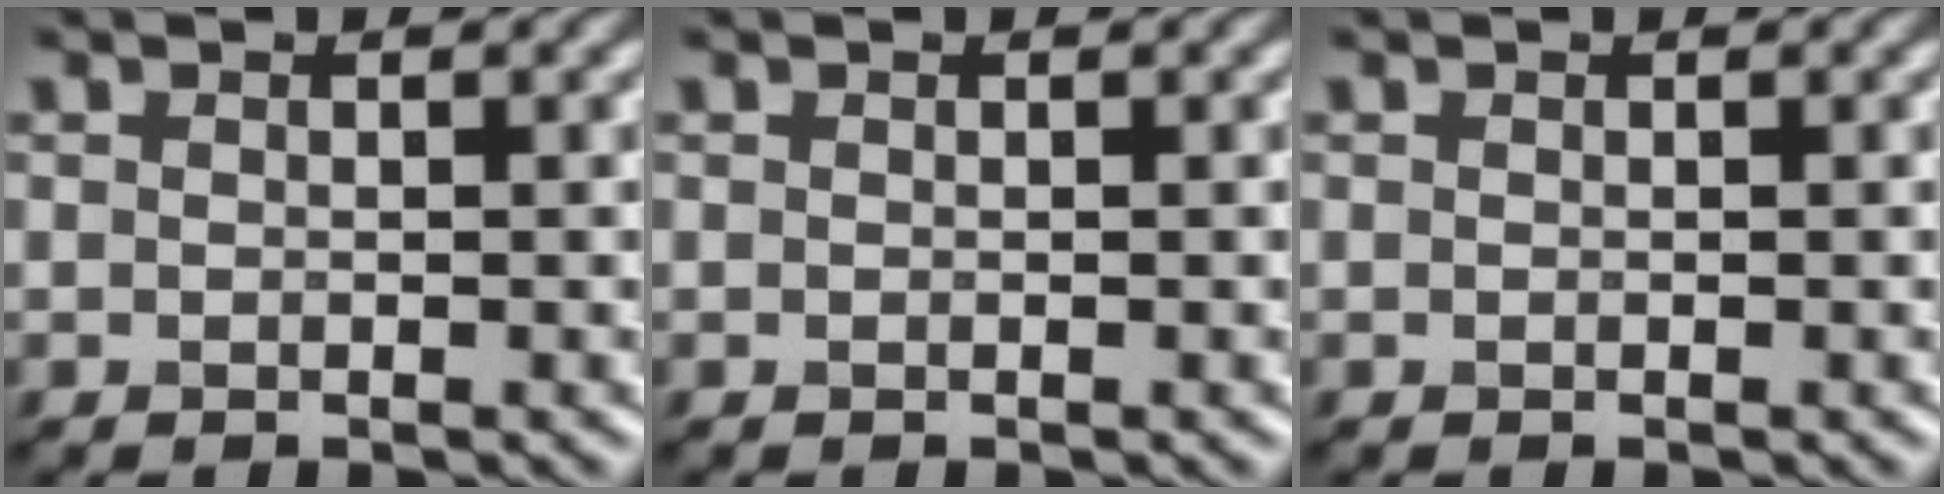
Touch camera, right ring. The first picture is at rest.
{"total": 0.0}
{"total": 0.0}